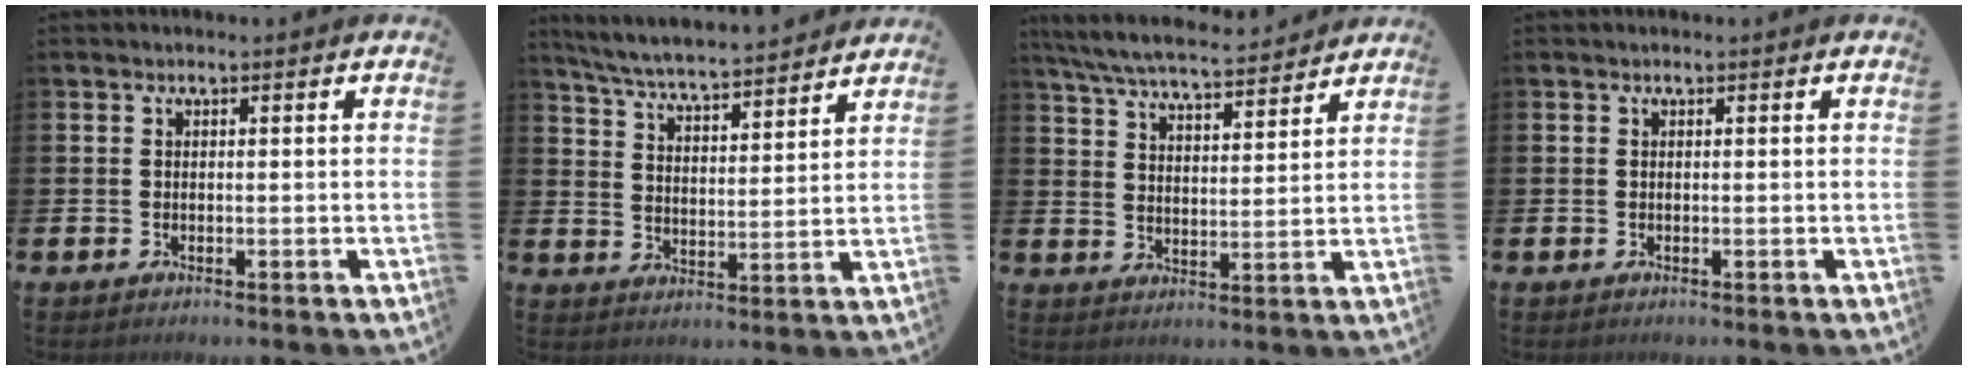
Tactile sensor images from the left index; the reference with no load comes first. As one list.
[{"total": 6.1, "force": [6.0, 0.1, 1.4], "torque": [-0.051, -0.047, 0.102]}, {"total": 6.9, "force": [6.5, 0.8, 2.1], "torque": [-0.065, -0.038, 0.115]}, {"total": 0.0}]